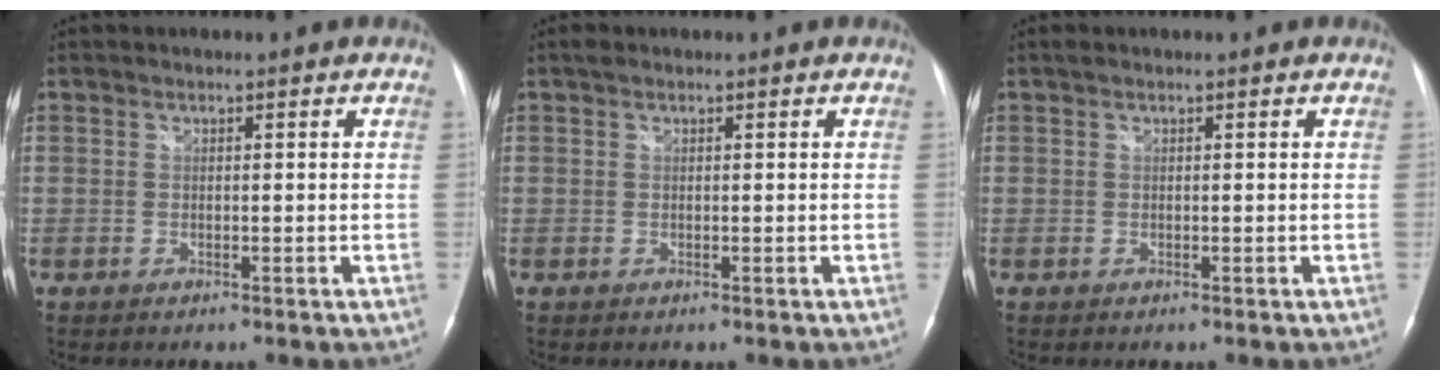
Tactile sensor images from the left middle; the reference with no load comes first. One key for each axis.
{"total": 0.7, "fx": 0.5, "fy": 0.4, "fz": 0.3, "tx": -0.008, "ty": 0.014, "tz": 0.007}
{"total": 0.5, "fx": 0.3, "fy": 0.2, "fz": 0.3, "tx": -0.012, "ty": 0.013, "tz": 0.005}